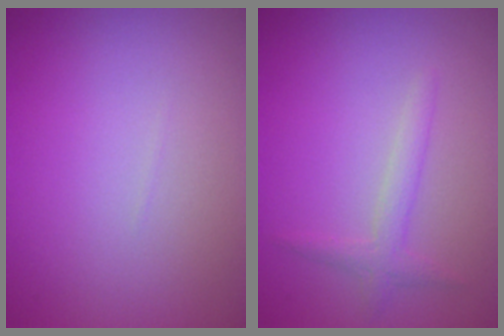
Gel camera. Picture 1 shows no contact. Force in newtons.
{"total": 1.7, "press": 1.7, "slide": 0.1}